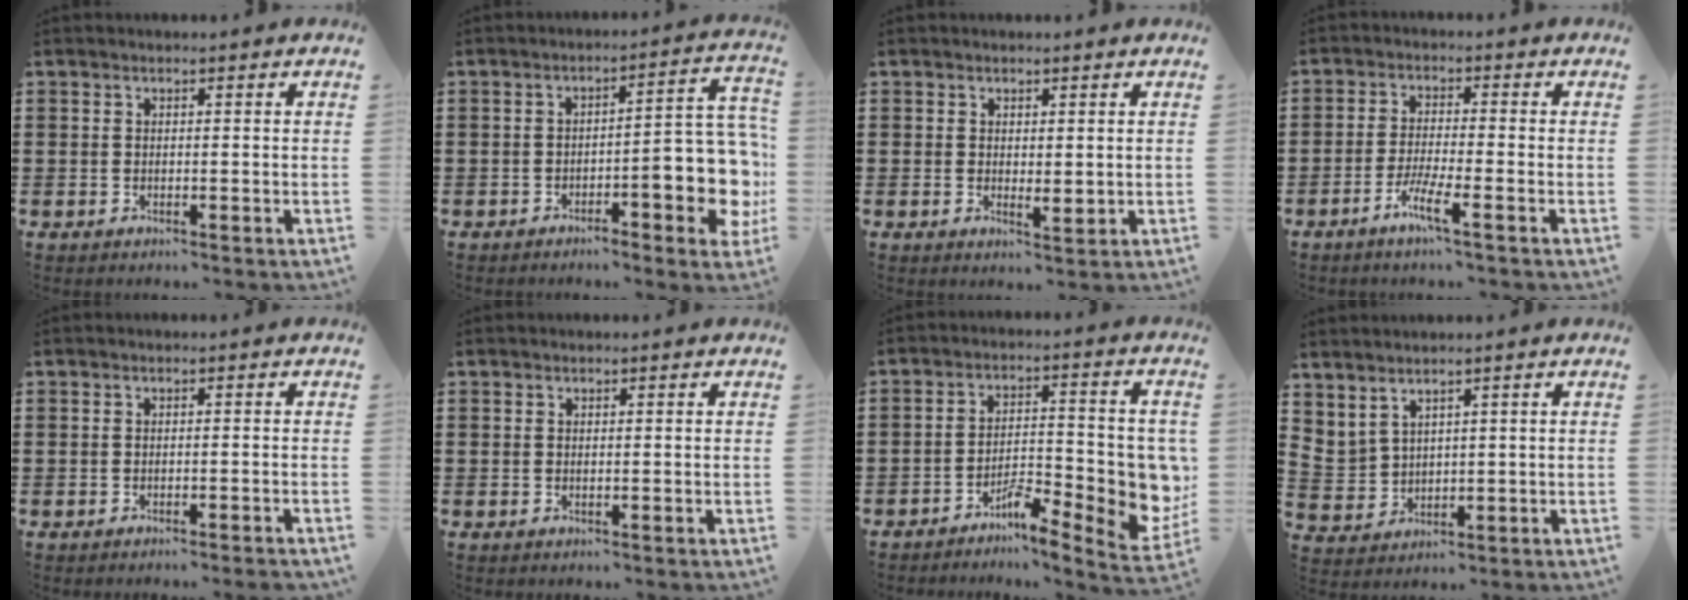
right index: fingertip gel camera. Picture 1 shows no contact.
{"total": 9.7, "force": [-2.2, 3.2, 8.9], "torque": [-0.098, -0.025, -0.042]}
{"total": 1.3, "force": [0.6, 0.6, 1.0], "torque": [-0.019, 0.001, 0.012]}
{"total": 4.9, "force": [-3.0, 0.0, 3.9], "torque": [-0.086, -0.013, -0.060]}
{"total": 0.8, "force": [-0.7, -0.2, 0.4], "torque": [-0.007, -0.003, -0.014]}
{"total": 0.0}
{"total": 8.9, "force": [-4.3, 3.1, 7.2], "torque": [-0.100, -0.006, -0.072]}
{"total": 2.4, "force": [2.2, 1.1, 0.1], "torque": [-0.015, -0.003, 0.041]}